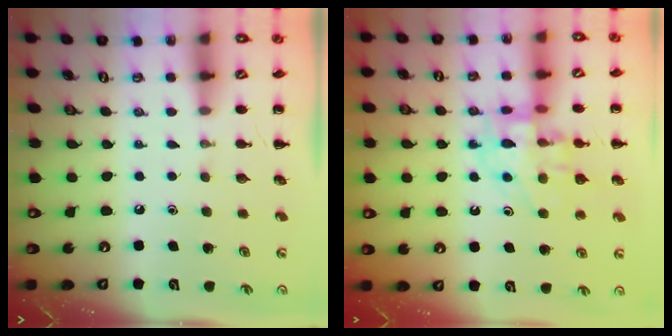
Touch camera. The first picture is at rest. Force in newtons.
{"total": 13.9, "press": 13.7, "slide": 2.5}